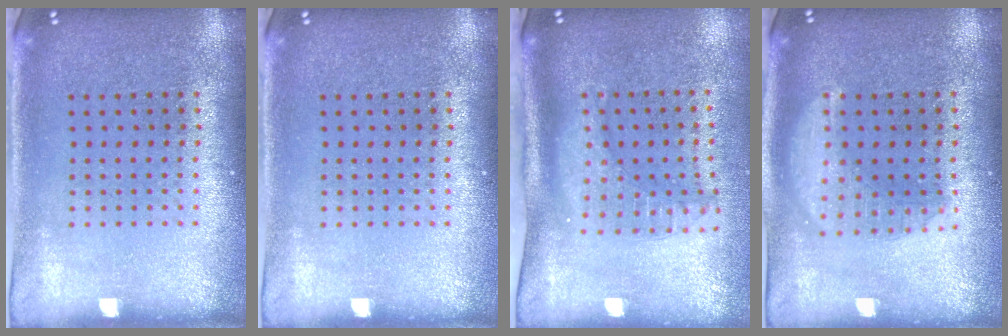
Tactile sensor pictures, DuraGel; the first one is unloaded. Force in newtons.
{"total": 0.0}
{"total": 2.1, "press": 1.6, "slide": 1.5}
{"total": 1.6, "press": 1.6, "slide": 0.2}